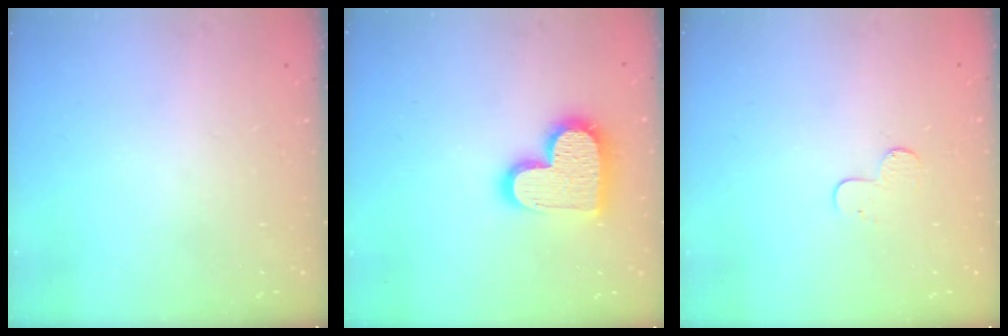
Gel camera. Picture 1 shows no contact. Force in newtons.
{"total": 16.0, "press": 16.0, "slide": 1.1}
{"total": 4.9, "press": 4.9, "slide": 0.5}